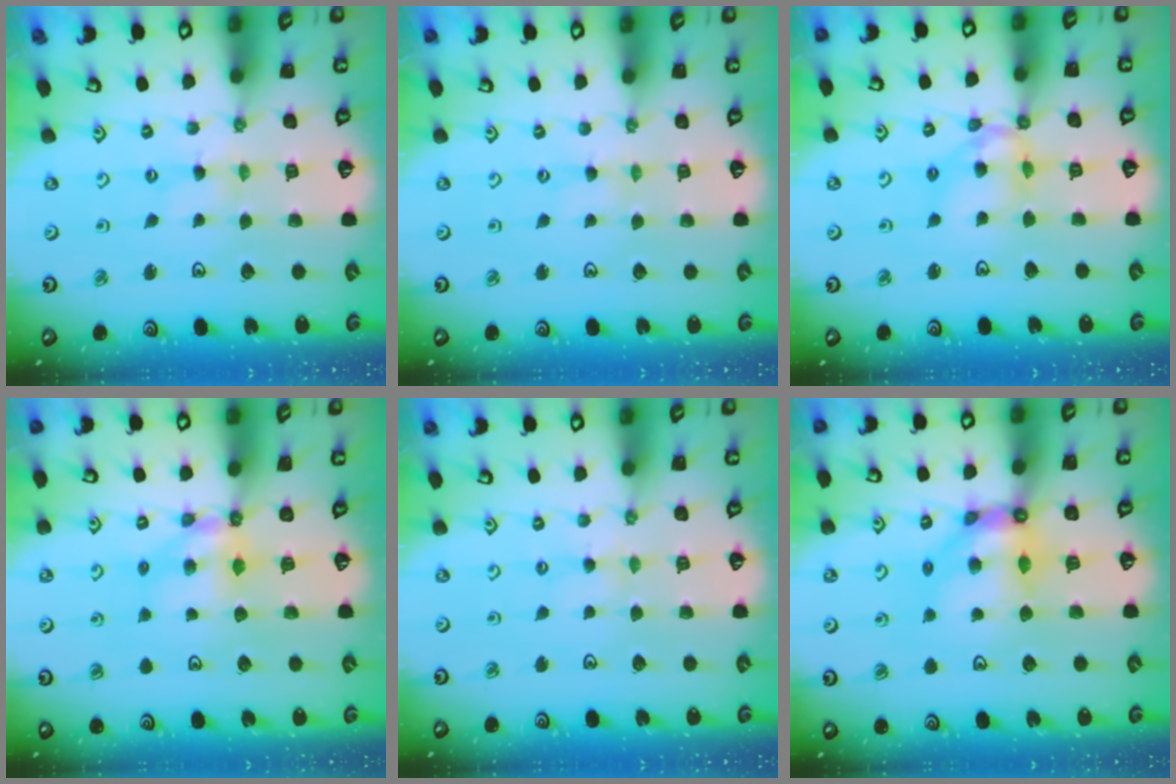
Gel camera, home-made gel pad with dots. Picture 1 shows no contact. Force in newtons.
{"total": 0.0}
{"total": 9.7, "press": 9.7, "slide": 0.9}
{"total": 5.8, "press": 5.8, "slide": 0.6}
{"total": 2.8, "press": 2.8, "slide": 0.3}
{"total": 9.1, "press": 9.1, "slide": 0.8}